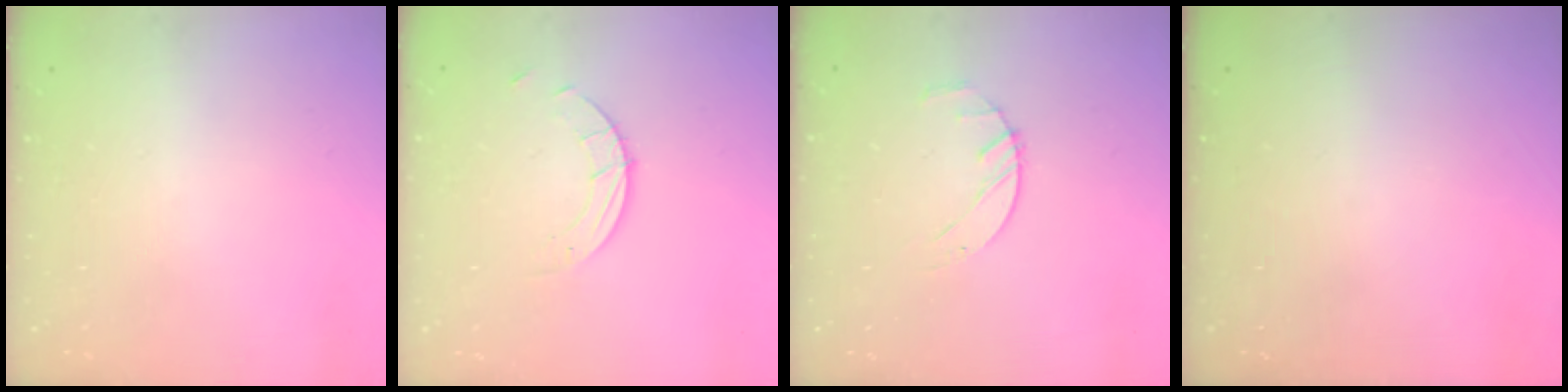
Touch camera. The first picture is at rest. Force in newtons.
{"total": 2.5, "press": 2.5, "slide": 0.2}
{"total": 2.5, "press": 2.5, "slide": 0.4}
{"total": 0.0}